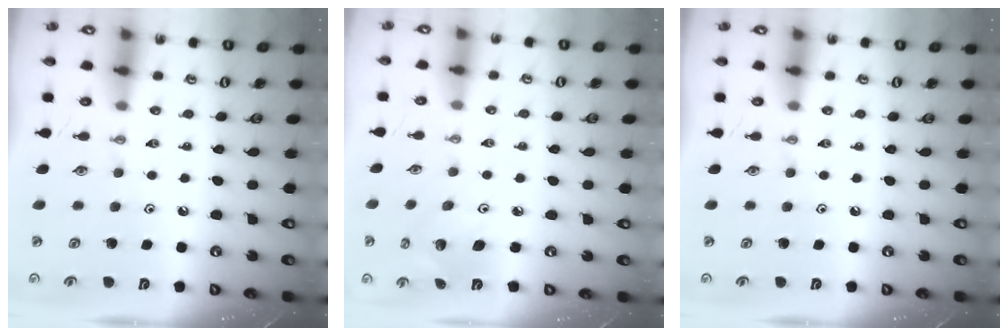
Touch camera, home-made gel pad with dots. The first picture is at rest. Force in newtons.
{"total": 5.2, "press": 5.2, "slide": 0.2}
{"total": 0.0}